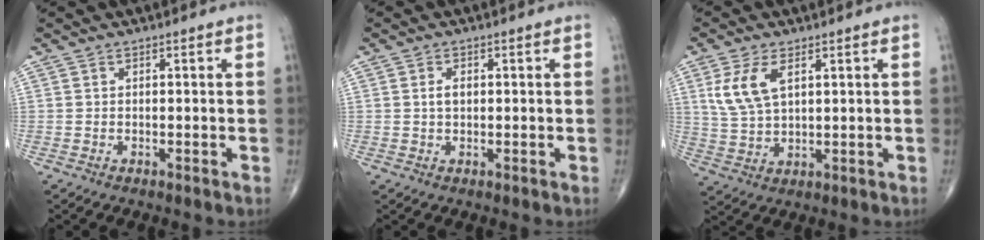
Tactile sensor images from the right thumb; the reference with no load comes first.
{"total": 2.6, "force": [0.2, 1.6, 2.1], "torque": [-0.037, 0.005, 0.001]}
{"total": 8.0, "force": [3.0, 4.0, 6.2], "torque": [-0.131, -0.006, 0.066]}